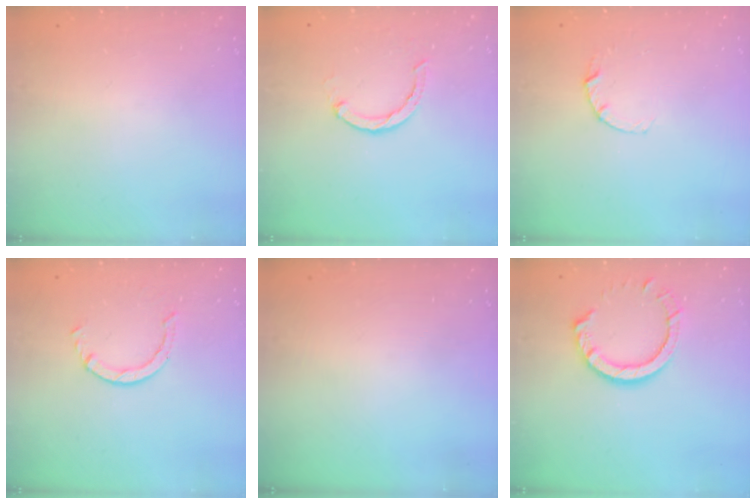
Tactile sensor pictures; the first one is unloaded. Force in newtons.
{"total": 2.3, "press": 2.3, "slide": 0.2}
{"total": 3.2, "press": 3.2, "slide": 0.4}
{"total": 2.5, "press": 2.5, "slide": 0.3}
{"total": 0.0}
{"total": 9.5, "press": 9.5, "slide": 1.1}